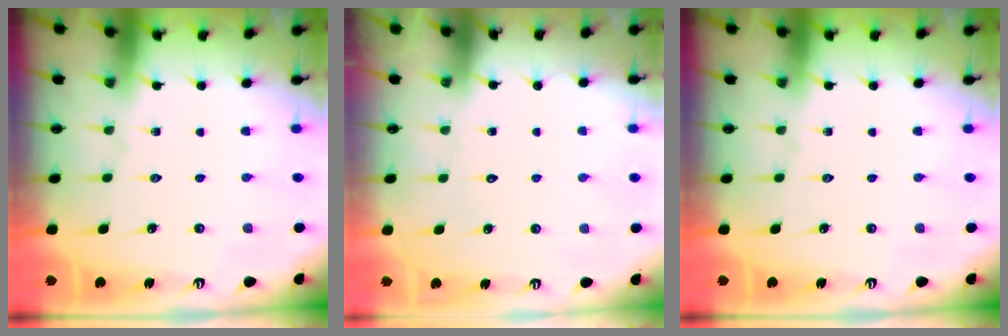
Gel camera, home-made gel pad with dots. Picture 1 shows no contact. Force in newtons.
{"total": 1.4, "press": 1.4, "slide": 0.1}
{"total": 0.0}